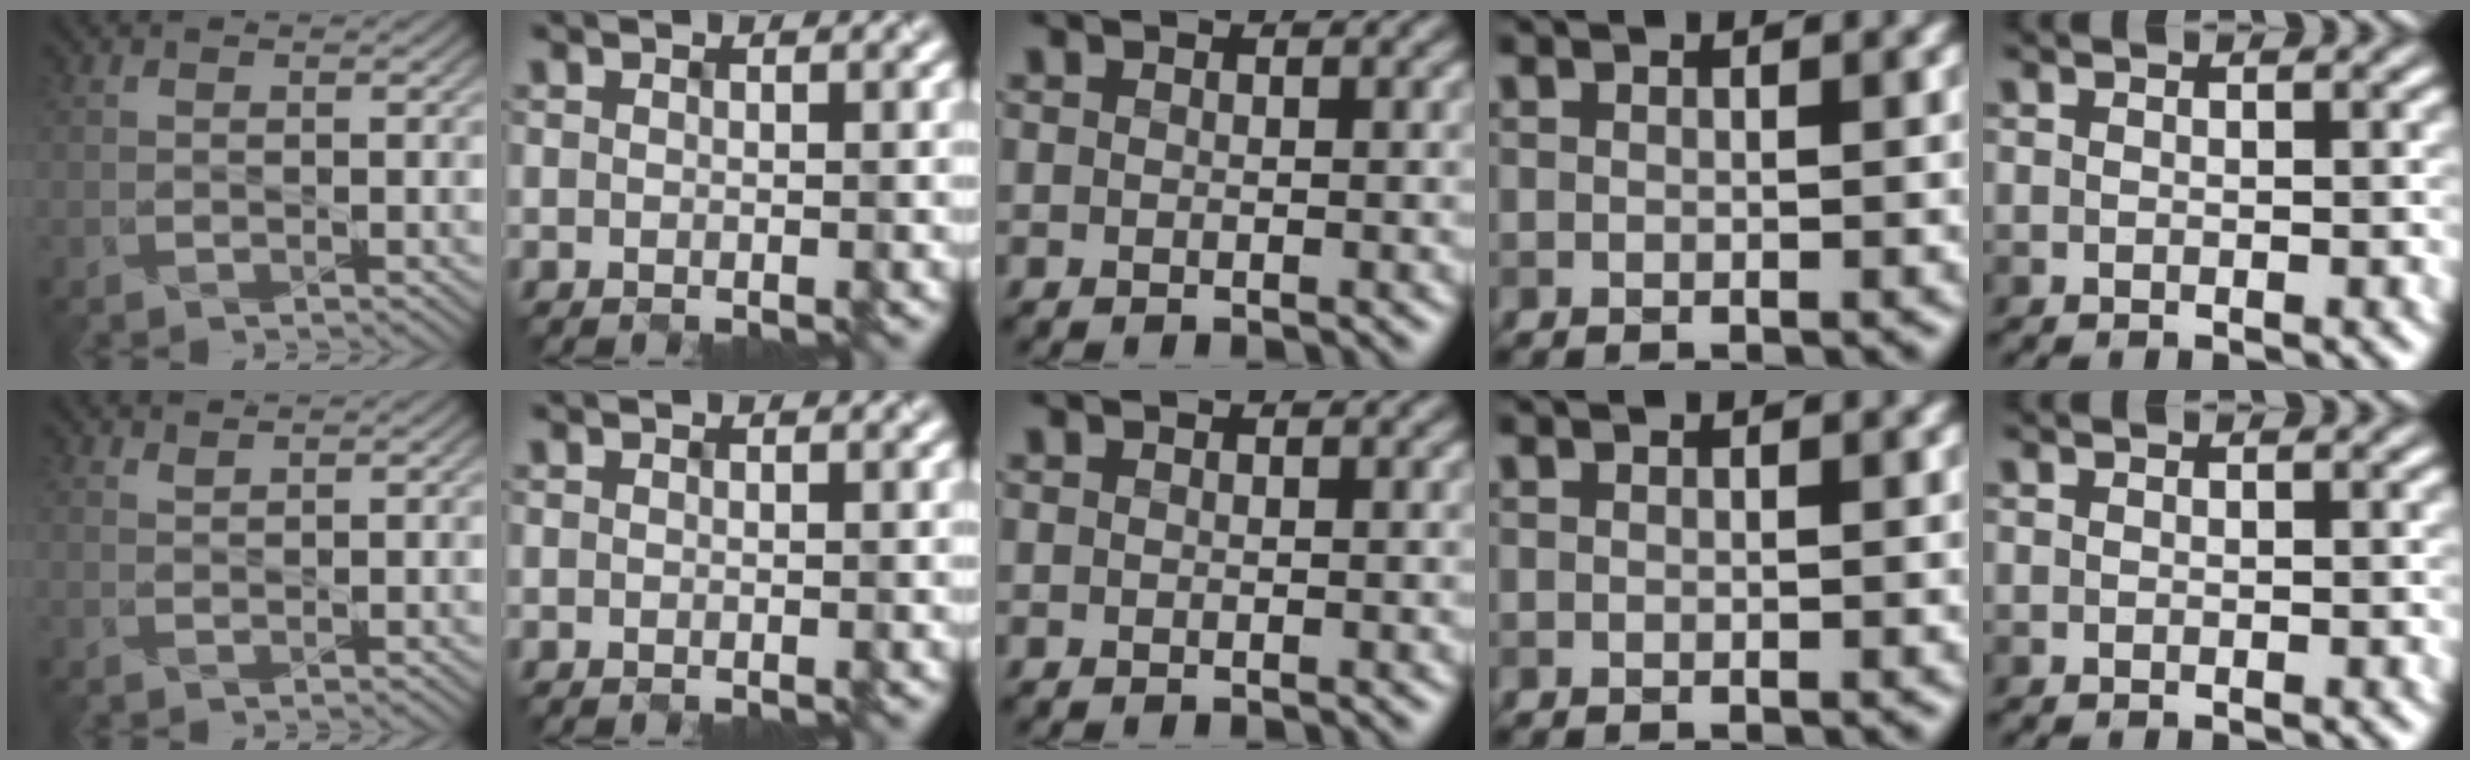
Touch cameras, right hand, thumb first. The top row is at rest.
{"thumb": {"total": 1.9, "force": [1.4, -0.3, -1.2], "torque": [0.025, -0.002, 0.029]}}